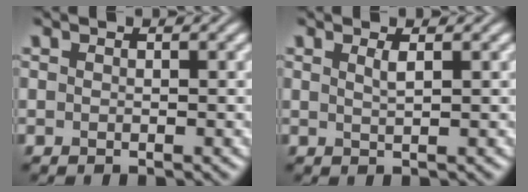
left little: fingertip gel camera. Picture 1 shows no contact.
{"total": 1.1, "force": [0.6, 0.3, 0.9], "torque": [-0.012, 0.001, 0.008]}